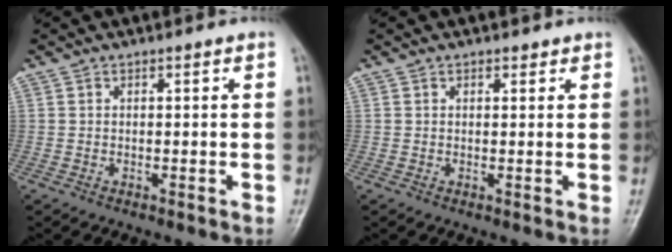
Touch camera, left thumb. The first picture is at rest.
{"total": 1.1, "force": [0.8, 0.7, 0.3], "torque": [0.005, -0.004, 0.007]}